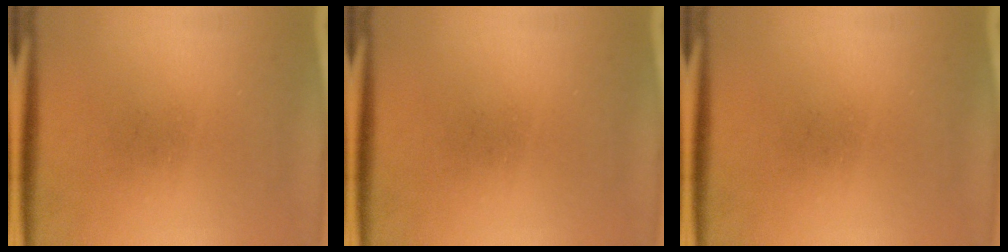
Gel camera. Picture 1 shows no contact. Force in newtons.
{"total": 0.0}
{"total": 0.0}